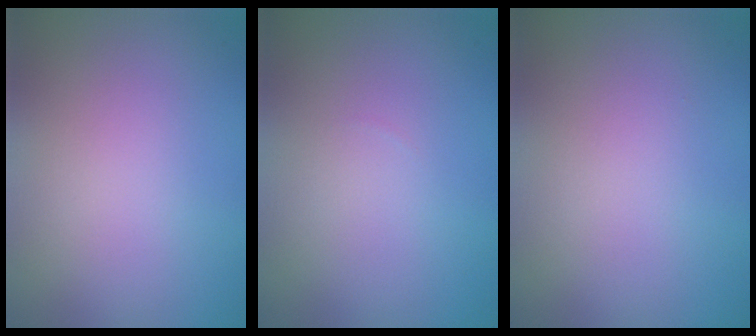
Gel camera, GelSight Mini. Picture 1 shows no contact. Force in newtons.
{"total": 0.0}
{"total": 0.0}